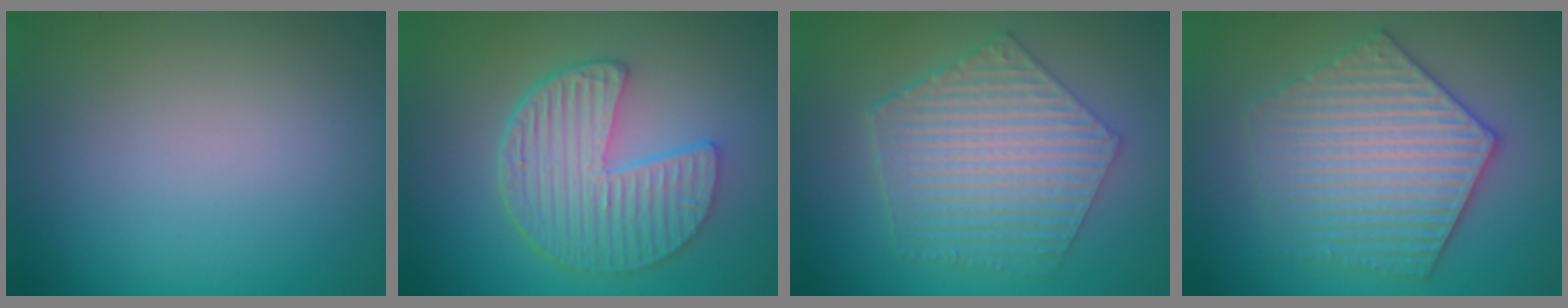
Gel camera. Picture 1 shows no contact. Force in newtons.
{"total": 6.6, "press": 4.8, "slide": 4.5}
{"total": 6.3, "press": 4.8, "slide": 4.2}
{"total": 6.2, "press": 6.1, "slide": 1.0}